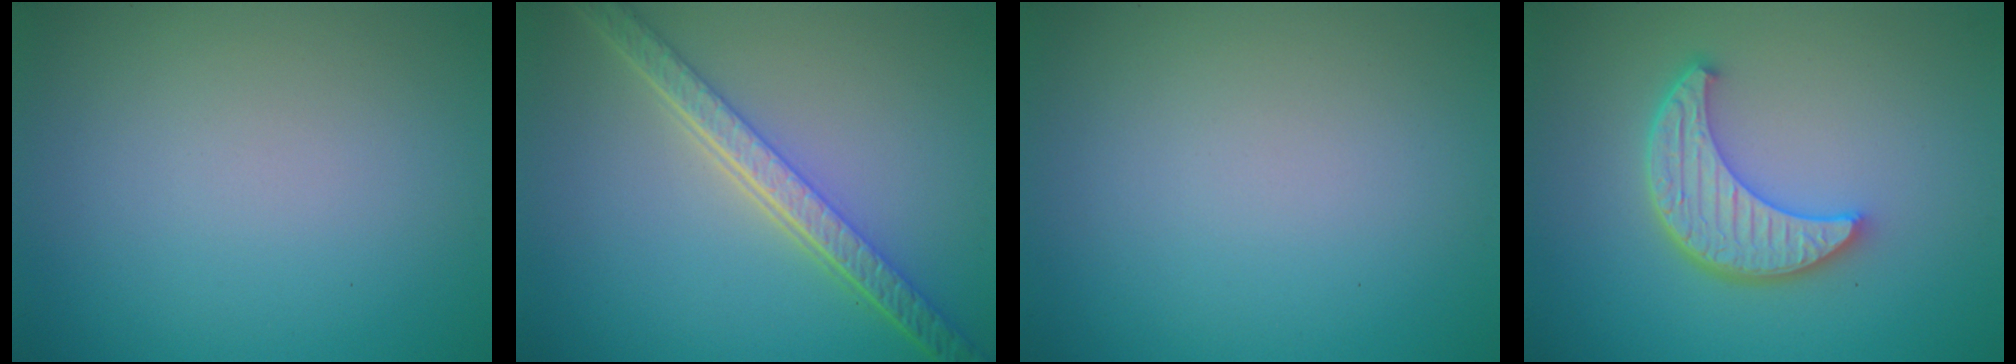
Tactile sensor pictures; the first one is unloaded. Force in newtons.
{"total": 5.8, "press": 4.4, "slide": 3.8}
{"total": 0.0}
{"total": 5.2, "press": 4.1, "slide": 3.3}